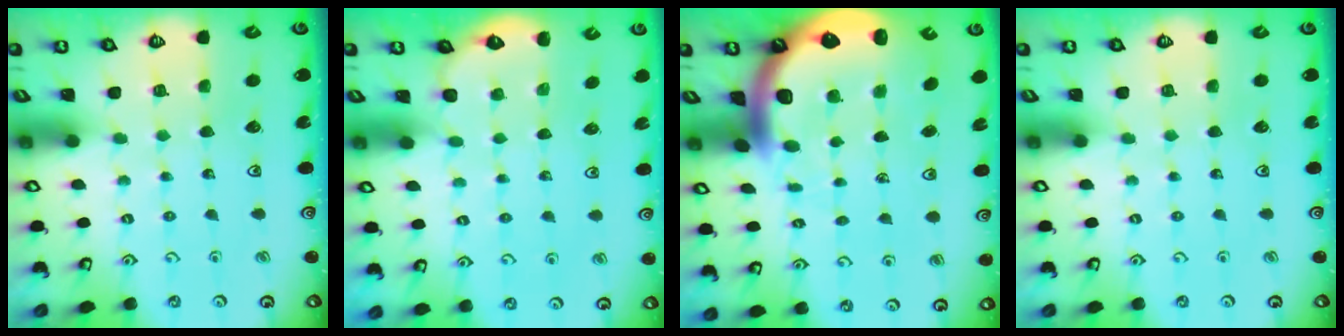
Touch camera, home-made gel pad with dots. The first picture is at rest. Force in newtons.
{"total": 1.9, "press": 0.5, "slide": 1.9}
{"total": 8.3, "press": 8.2, "slide": 1.1}
{"total": 0.0}